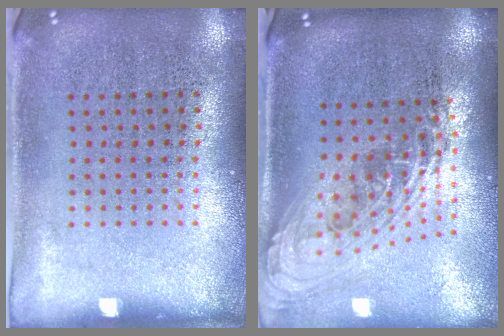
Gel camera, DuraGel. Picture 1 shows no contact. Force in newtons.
{"total": 2.2, "press": 1.6, "slide": 1.5}